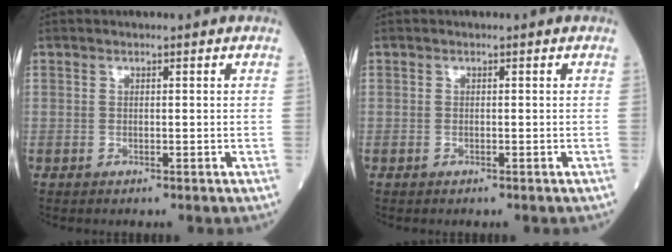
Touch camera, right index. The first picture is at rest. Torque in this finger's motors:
{"motor_torque": [0.01, -0.07, 0.03, 0.01]}